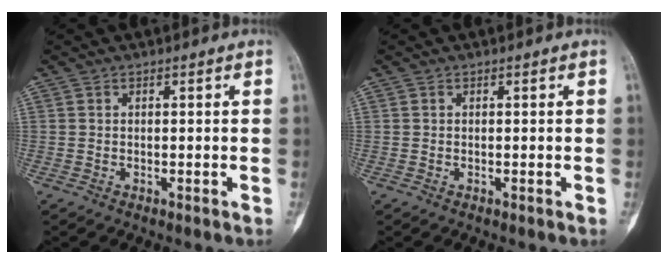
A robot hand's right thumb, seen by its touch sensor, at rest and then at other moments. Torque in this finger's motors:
{"motor_torque": [0.11, 0.11, 0.01, -0.01, 0.02]}